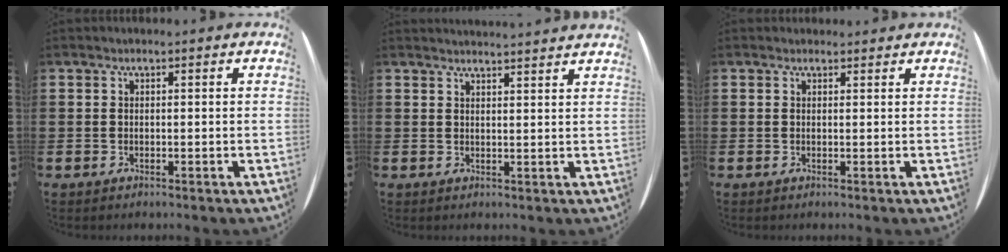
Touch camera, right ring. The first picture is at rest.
{"total": 2.2, "force": [2.1, -0.5, -0.3], "torque": [0.004, -0.012, 0.040]}
{"total": 0.6, "force": [0.5, 0.2, -0.1], "torque": [0.001, 0.005, 0.010]}